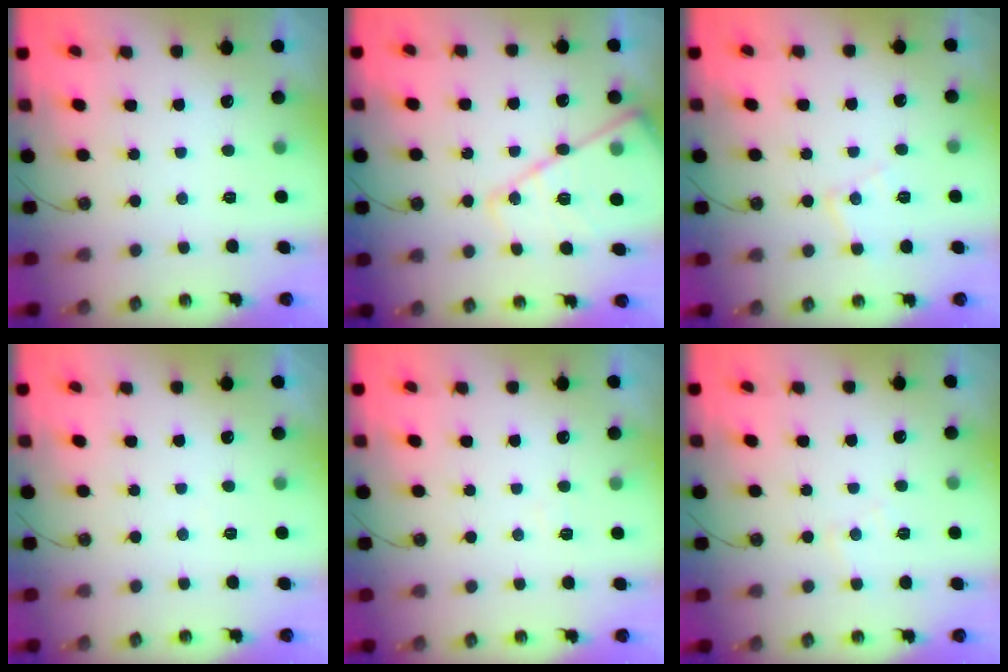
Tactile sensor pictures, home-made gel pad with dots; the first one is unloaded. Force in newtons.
{"total": 16.3, "press": 16.2, "slide": 1.2}
{"total": 8.0, "press": 8.0, "slide": 0.7}
{"total": 2.3, "press": 2.2, "slide": 0.4}
{"total": 4.4, "press": 4.4, "slide": 0.6}
{"total": 5.6, "press": 5.5, "slide": 0.8}